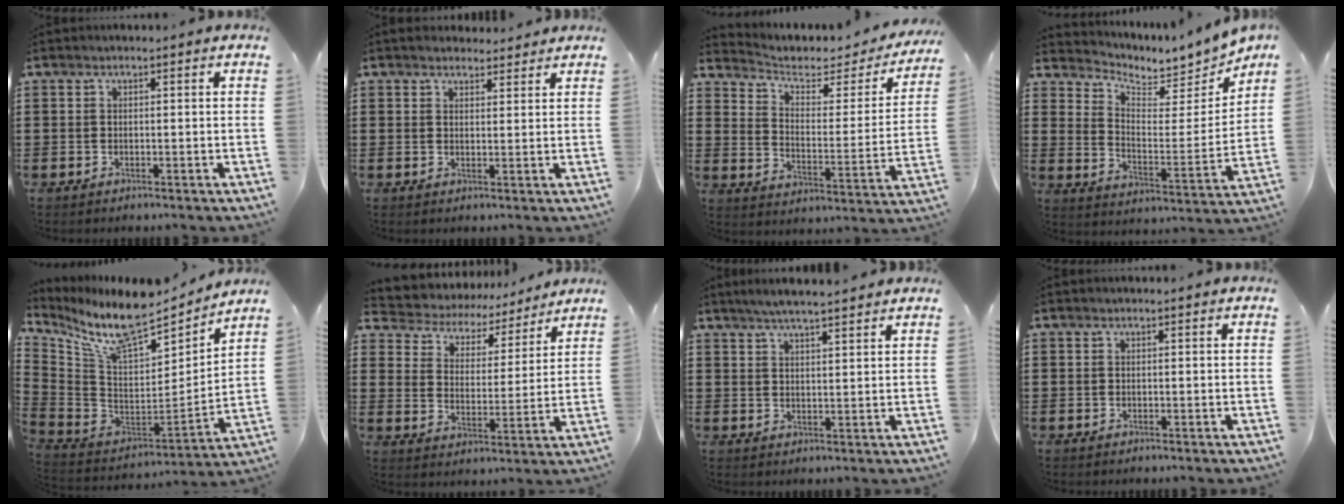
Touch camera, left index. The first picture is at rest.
{"total": 2.4, "force": [2.2, 0.8, 0.1], "torque": [0.000, -0.002, 0.041]}
{"total": 3.6, "force": [2.4, 1.8, 1.8], "torque": [-0.045, -0.019, 0.032]}
{"total": 5.3, "force": [5.0, 1.5, 0.7], "torque": [-0.038, -0.040, 0.084]}
{"total": 11.5, "force": [9.3, 2.9, 6.3], "torque": [-0.145, -0.071, 0.160]}
{"total": 4.1, "force": [3.9, 1.4, 0.1], "torque": [-0.031, -0.031, 0.060]}
{"total": 3.7, "force": [3.4, 0.0, 1.6], "torque": [-0.040, -0.005, 0.061]}
{"total": 0.0}